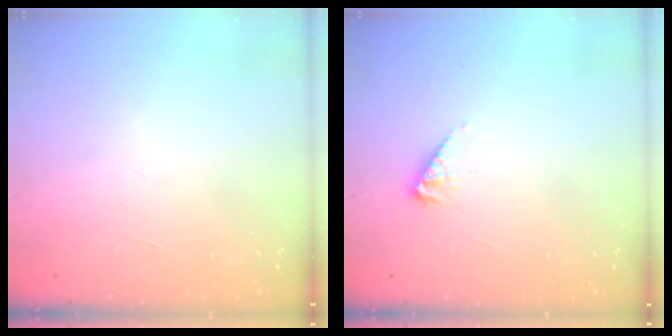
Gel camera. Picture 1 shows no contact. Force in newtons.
{"total": 2.9, "press": 2.9, "slide": 0.4}